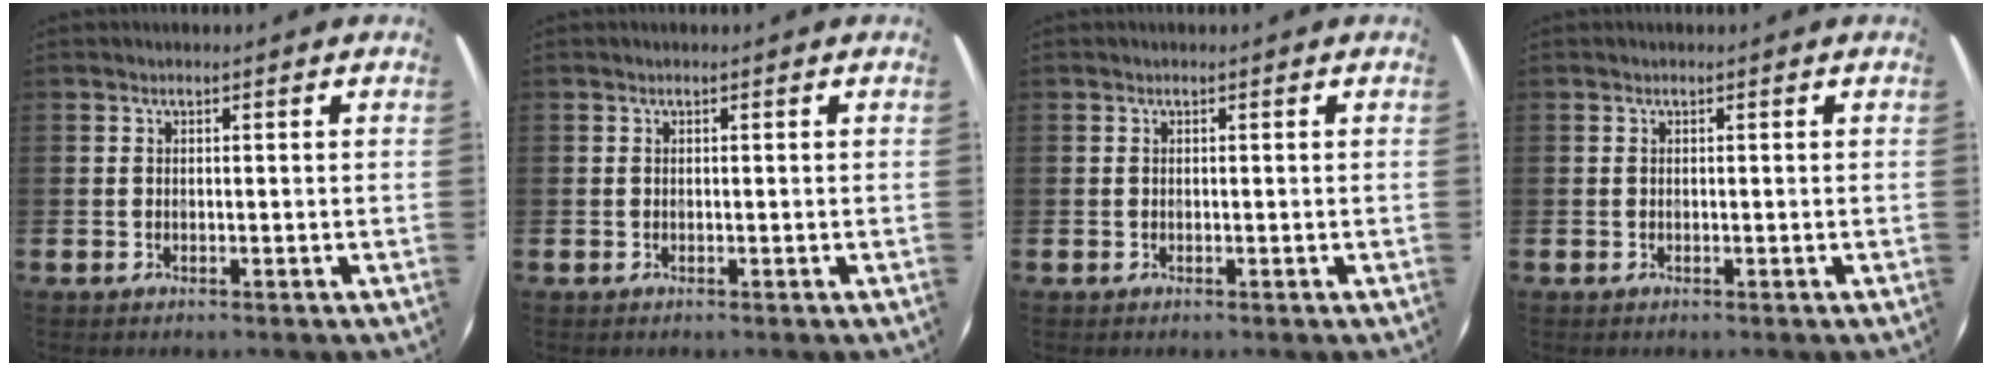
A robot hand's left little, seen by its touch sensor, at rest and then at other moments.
{"total": 0.0}
{"total": 0.0}
{"total": 0.0}